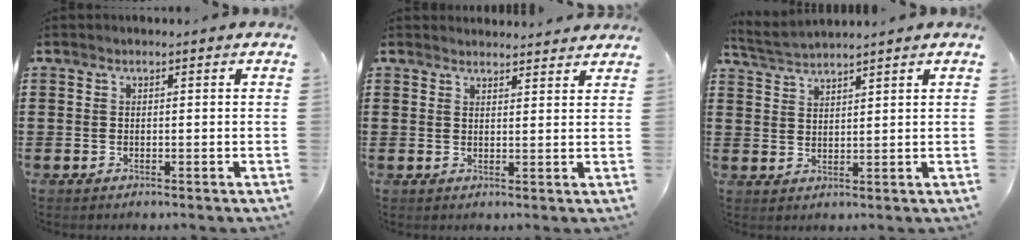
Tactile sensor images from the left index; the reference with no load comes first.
{"total": 2.3, "force": [2.3, 0.1, 0.0], "torque": [0.002, -0.009, 0.043]}
{"total": 2.8, "force": [2.8, -0.2, 0.4], "torque": [-0.020, -0.006, 0.052]}